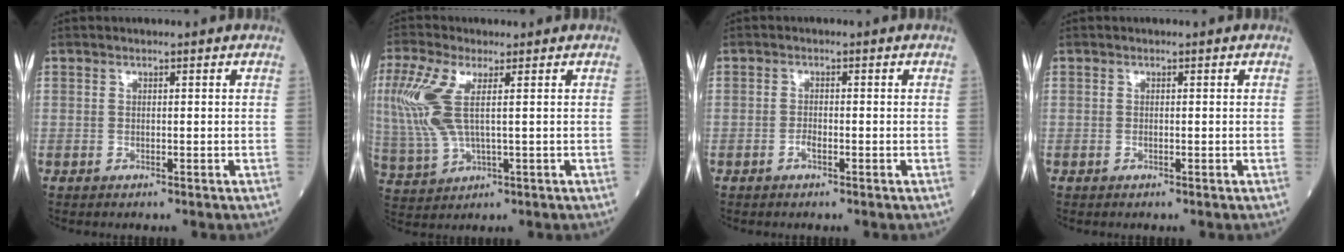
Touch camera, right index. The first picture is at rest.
{"total": 9.3, "force": [2.1, 2.9, 8.6], "torque": [-0.233, 0.004, 0.045]}
{"total": 1.1, "force": [-0.7, 0.4, 0.8], "torque": [-0.012, 0.002, -0.012]}
{"total": 0.0}